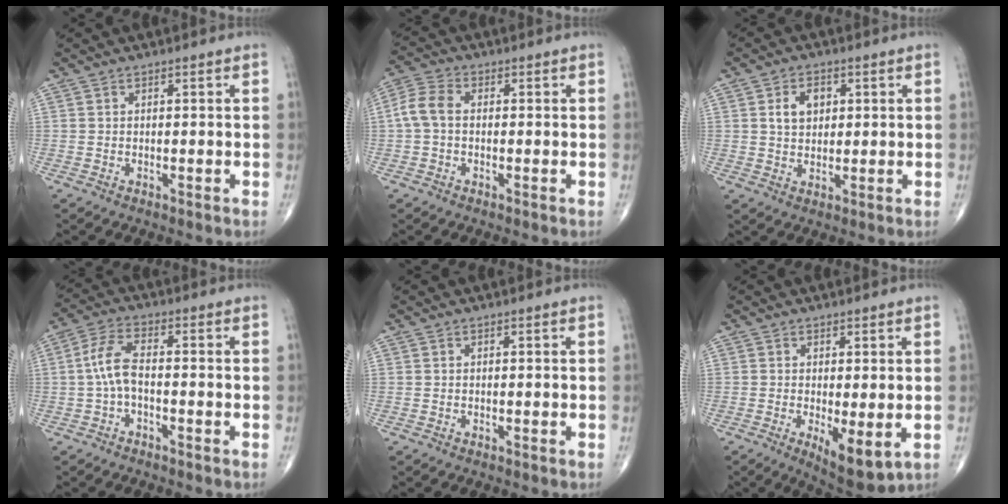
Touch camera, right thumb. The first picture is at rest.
{"total": 5.4, "force": [-0.1, 3.6, 4.0], "torque": [-0.086, 0.015, -0.012]}
{"total": 5.4, "force": [1.5, 3.8, 3.5], "torque": [-0.044, -0.001, 0.025]}
{"total": 5.9, "force": [-0.9, 2.5, 5.3], "torque": [-0.112, 0.023, -0.026]}
{"total": 0.0}
{"total": 7.4, "force": [-1.6, 2.6, 6.7], "torque": [-0.096, -0.023, -0.018]}